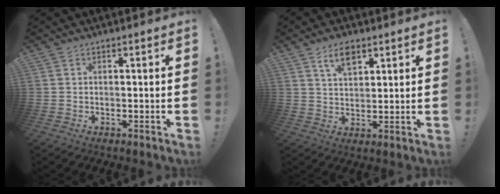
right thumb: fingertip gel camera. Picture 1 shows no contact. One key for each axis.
{"total": 7.0, "fx": 4.1, "fy": 3.5, "fz": 4.5, "tx": -0.079, "ty": -0.009, "tz": 0.074}